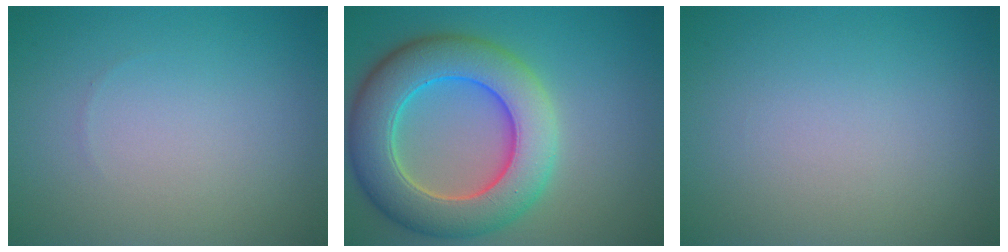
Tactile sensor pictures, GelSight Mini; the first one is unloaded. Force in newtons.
{"total": 9.6, "press": 9.6, "slide": 0.5}
{"total": 0.0}